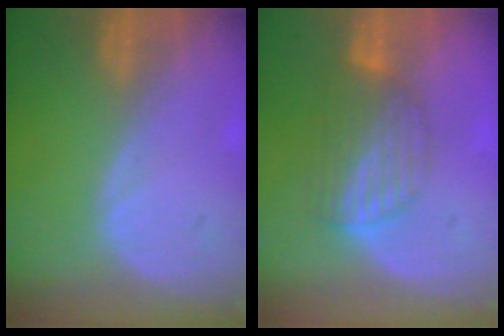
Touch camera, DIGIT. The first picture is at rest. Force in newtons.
{"total": 6.7, "press": 6.1, "slide": 2.8}